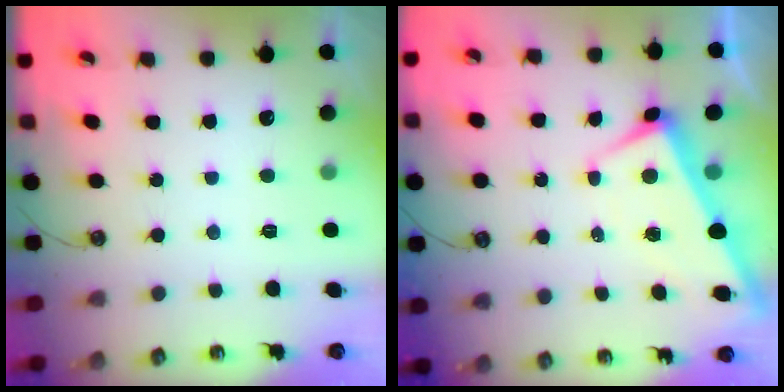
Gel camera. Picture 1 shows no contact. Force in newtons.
{"total": 0.9, "press": 0.7, "slide": 0.5}